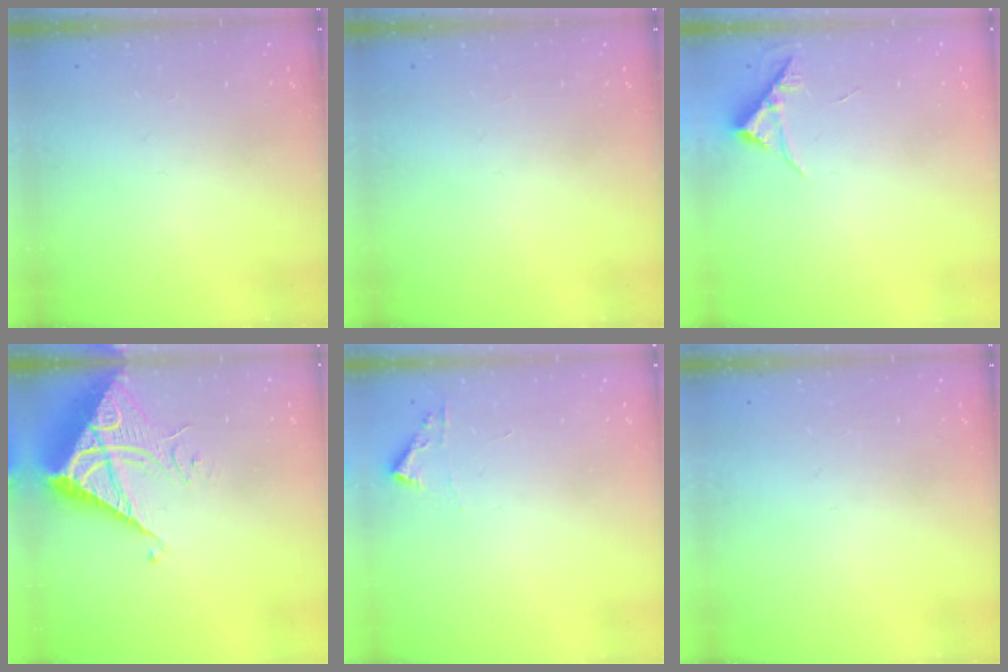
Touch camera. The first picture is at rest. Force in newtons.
{"total": 0.0}
{"total": 4.6, "press": 4.6, "slide": 0.3}
{"total": 9.8, "press": 9.8, "slide": 1.0}
{"total": 3.3, "press": 3.3, "slide": 0.4}
{"total": 0.0}